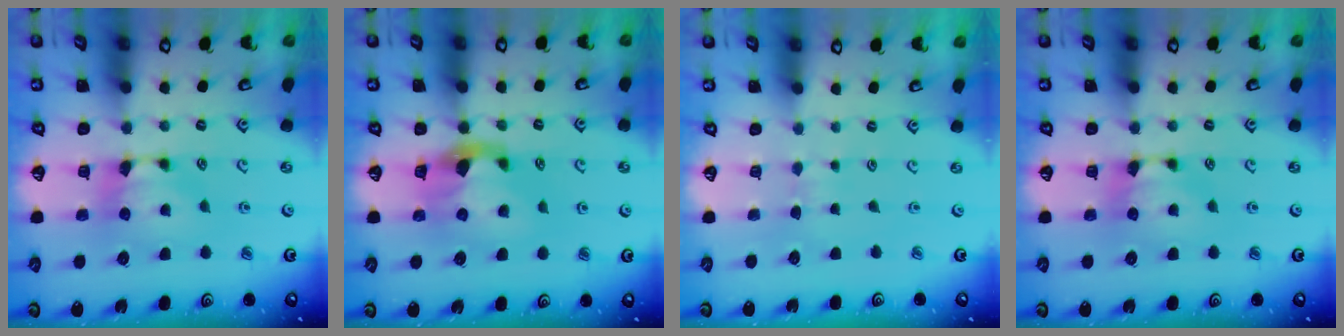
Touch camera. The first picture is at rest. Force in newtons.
{"total": 2.8, "press": 2.5, "slide": 1.3}
{"total": 3.7, "press": 3.7, "slide": 0.4}
{"total": 0.0}